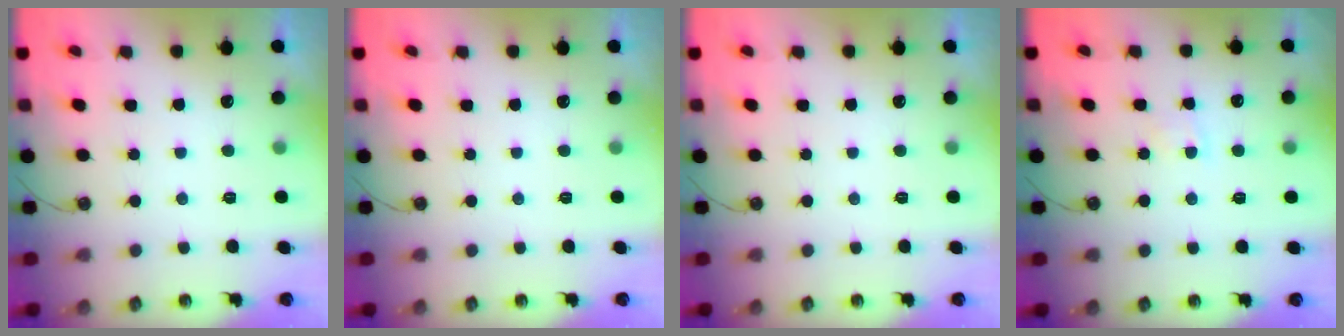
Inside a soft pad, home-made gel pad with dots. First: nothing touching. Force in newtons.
{"total": 0.0}
{"total": 0.0}
{"total": 3.1, "press": 3.1, "slide": 0.4}